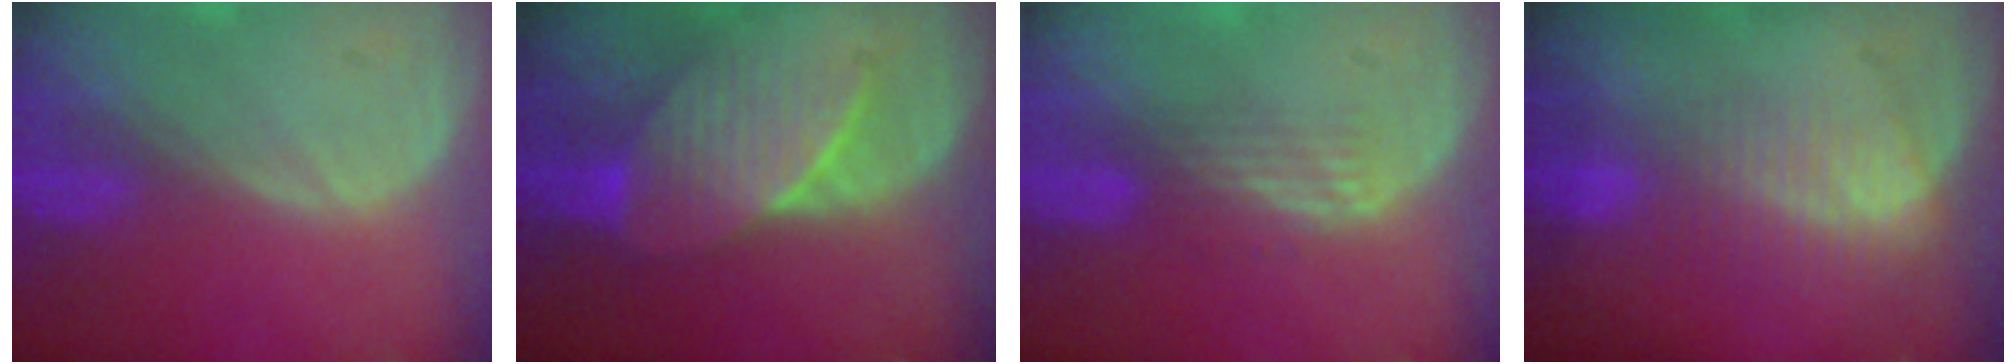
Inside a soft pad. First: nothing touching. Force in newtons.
{"total": 7.3, "press": 7.1, "slide": 1.6}
{"total": 3.4, "press": 2.9, "slide": 1.8}
{"total": 7.4, "press": 6.2, "slide": 3.9}